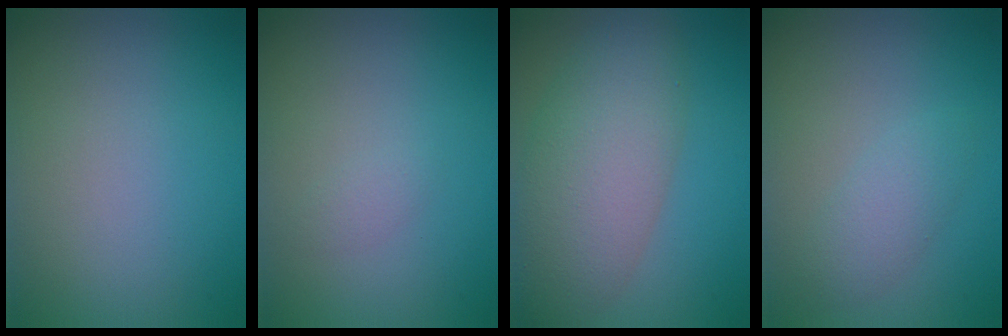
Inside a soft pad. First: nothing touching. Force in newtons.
{"total": 0.7, "press": 0.7, "slide": 0.0}
{"total": 7.7, "press": 7.7, "slide": 0.2}
{"total": 2.1, "press": 2.1, "slide": 0.1}